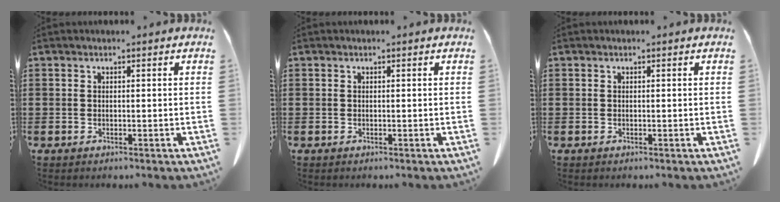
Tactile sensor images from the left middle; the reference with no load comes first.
{"total": 0.0}
{"total": 0.0}